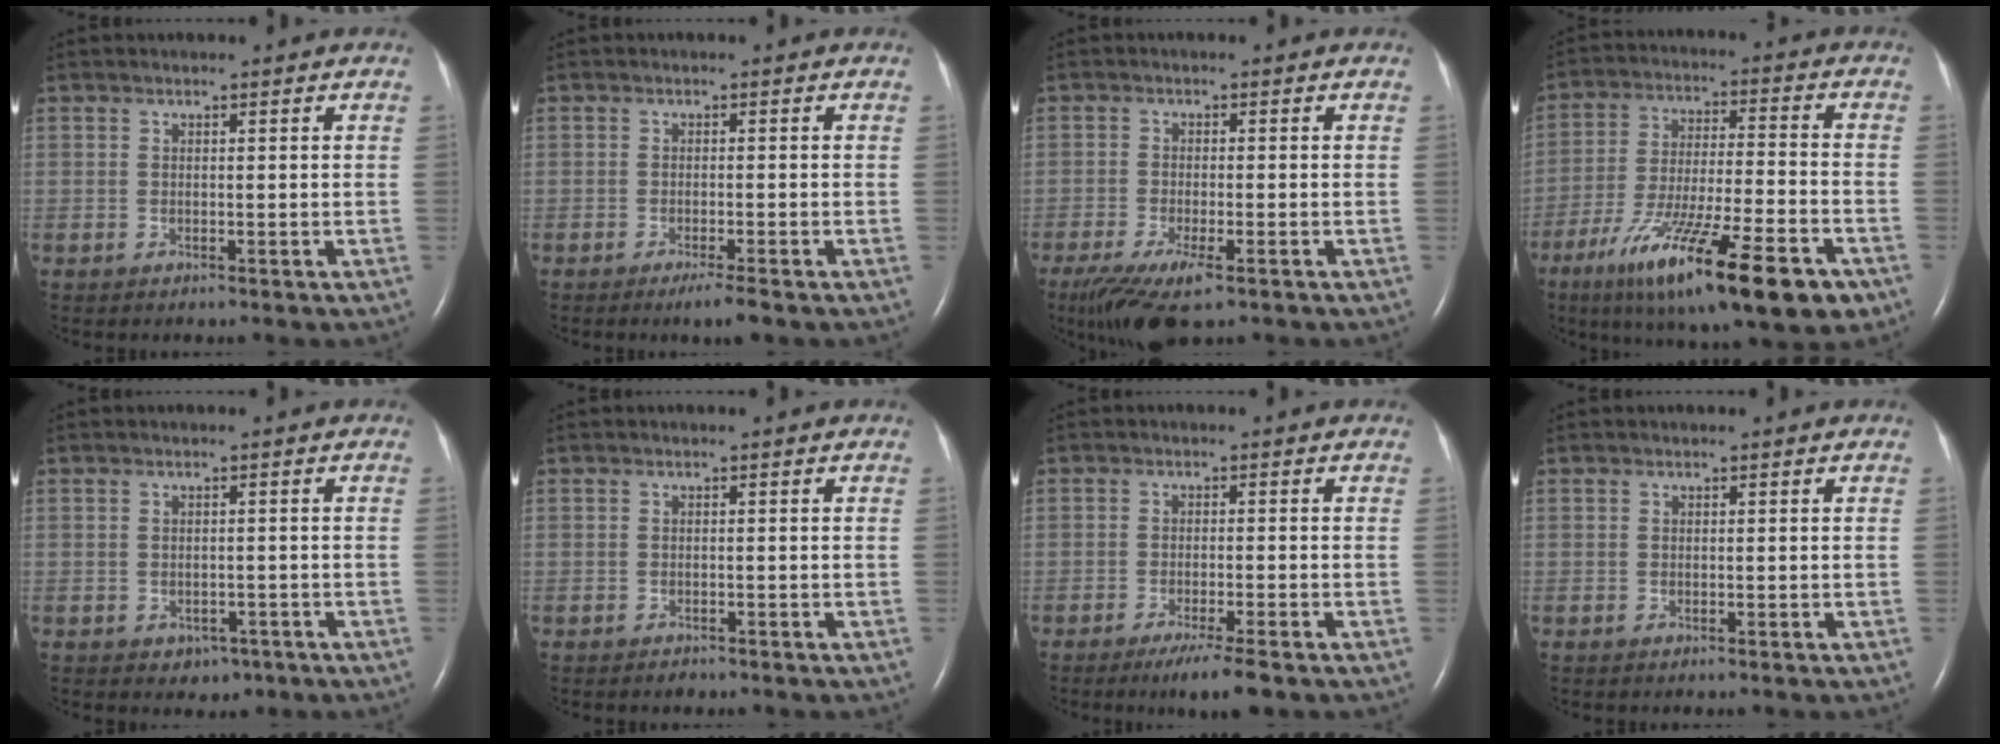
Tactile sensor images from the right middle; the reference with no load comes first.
{"total": 2.6, "force": [-1.8, -0.2, 1.9], "torque": [-0.034, -0.008, -0.029]}
{"total": 8.2, "force": [-5.1, 1.9, 6.1], "torque": [-0.110, -0.022, -0.084]}
{"total": 21.1, "force": [-12.0, 3.3, 17.0], "torque": [-0.249, -0.037, -0.195]}
{"total": 2.5, "force": [-1.2, 1.9, 1.0], "torque": [-0.010, 0.004, -0.006]}
{"total": 0.7, "force": [-0.6, 0.3, 0.1], "torque": [-0.005, -0.001, -0.007]}
{"total": 5.2, "force": [-3.6, 0.0, 3.8], "torque": [-0.063, -0.014, -0.058]}
{"total": 0.0}